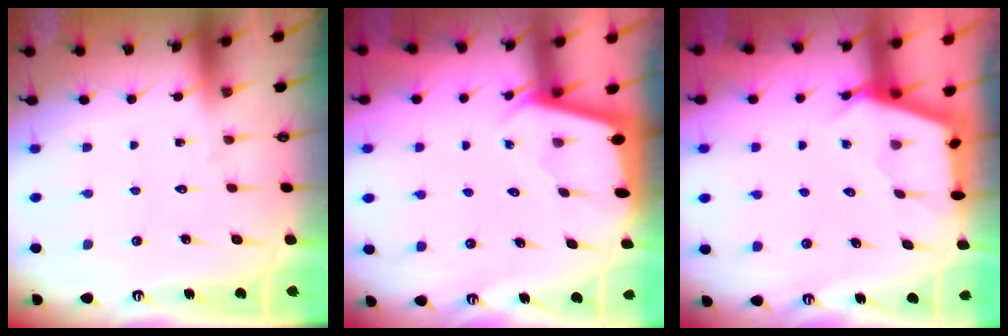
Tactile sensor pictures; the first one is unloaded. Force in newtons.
{"total": 2.2, "press": 2.2, "slide": 0.2}
{"total": 3.0, "press": 3.0, "slide": 0.3}